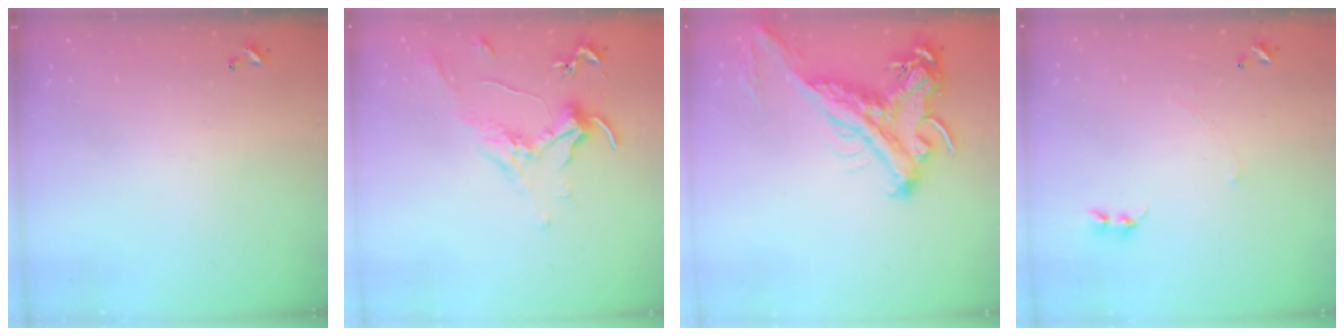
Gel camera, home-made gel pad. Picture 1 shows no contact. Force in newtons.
{"total": 1.9, "press": 1.7, "slide": 0.9}
{"total": 6.0, "press": 5.8, "slide": 1.7}
{"total": 0.6, "press": 0.3, "slide": 0.5}